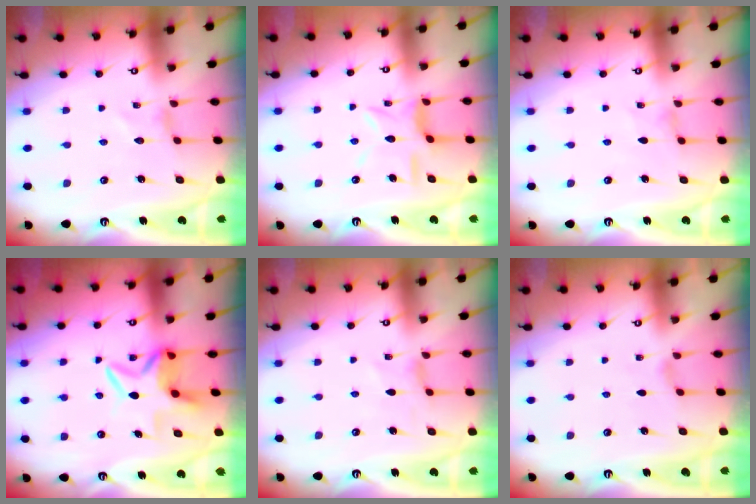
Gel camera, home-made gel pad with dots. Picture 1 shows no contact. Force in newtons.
{"total": 9.6, "press": 9.6, "slide": 0.8}
{"total": 0.0}
{"total": 7.2, "press": 7.1, "slide": 1.1}
{"total": 1.4, "press": 1.4, "slide": 0.3}
{"total": 0.0}